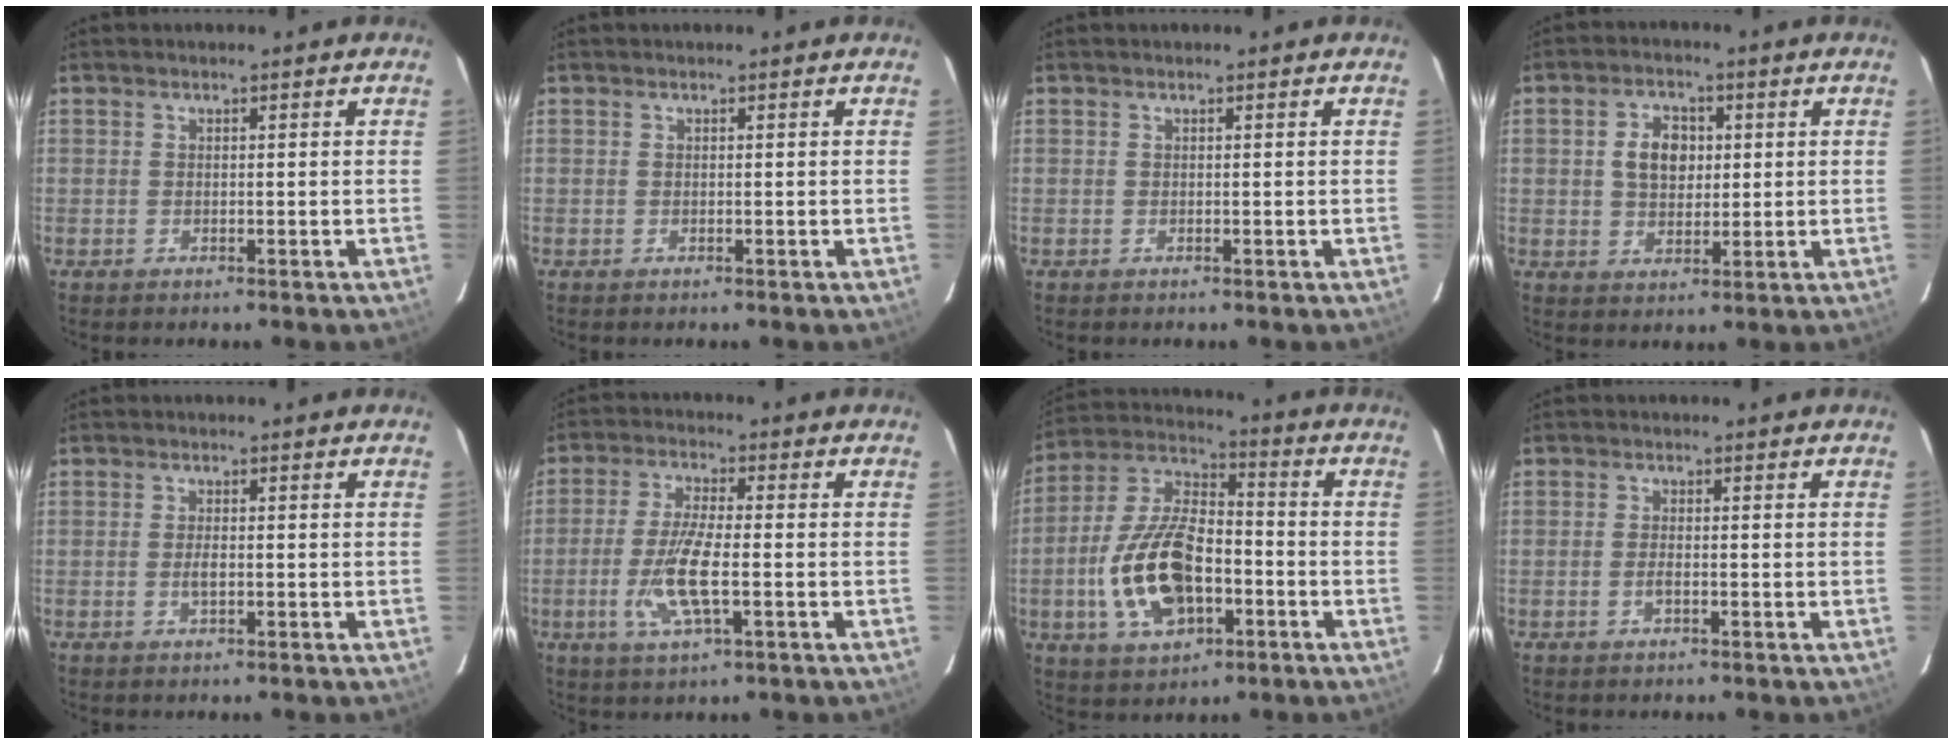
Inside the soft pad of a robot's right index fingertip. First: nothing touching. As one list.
[{"total": 0.0}, {"total": 0.0}, {"total": 6.4, "force": [1.2, 4.6, 4.4], "torque": [-0.078, 0.014, 0.024]}, {"total": 1.7, "force": [-0.3, 0.6, 1.5], "torque": [-0.030, -0.002, -0.006]}, {"total": 9.3, "force": [-2.2, 2.0, 8.8], "torque": [-0.179, -0.008, -0.045]}, {"total": 17.7, "force": [-5.0, 9.4, 14.2], "torque": [-0.298, 0.006, -0.083]}, {"total": 1.6, "force": [-0.7, 0.5, 1.4], "torque": [-0.031, 0.000, -0.013]}]